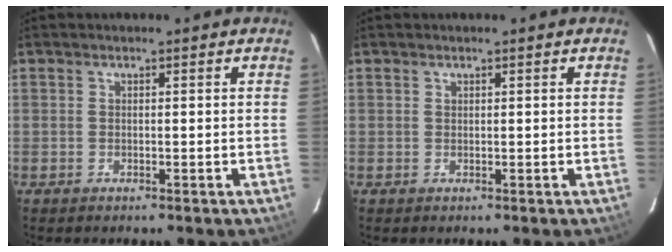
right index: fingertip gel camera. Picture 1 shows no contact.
{"total": 0.0}